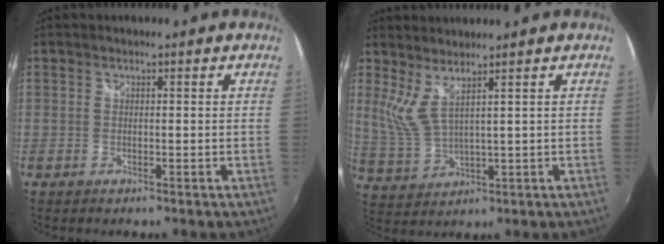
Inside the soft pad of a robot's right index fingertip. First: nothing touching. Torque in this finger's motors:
{"motor_torque": [0.32, 0.35, 0.20, 0.08]}